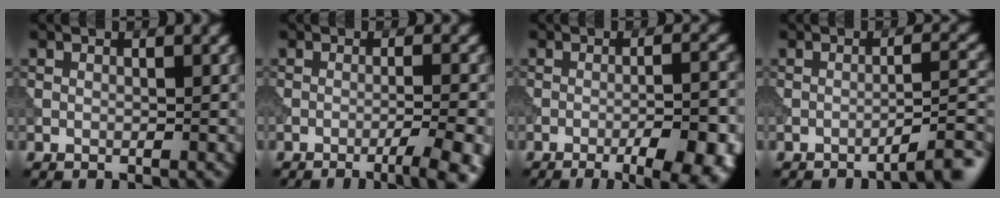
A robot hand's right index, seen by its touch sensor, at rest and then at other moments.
{"total": 5.5, "force": [-2.9, 1.2, 4.5], "torque": [-0.052, 0.006, -0.042]}
{"total": 9.9, "force": [-5.1, 3.4, 7.7], "torque": [-0.070, 0.004, -0.051]}
{"total": 4.3, "force": [-3.1, 0.7, 2.9], "torque": [-0.028, 0.018, -0.052]}